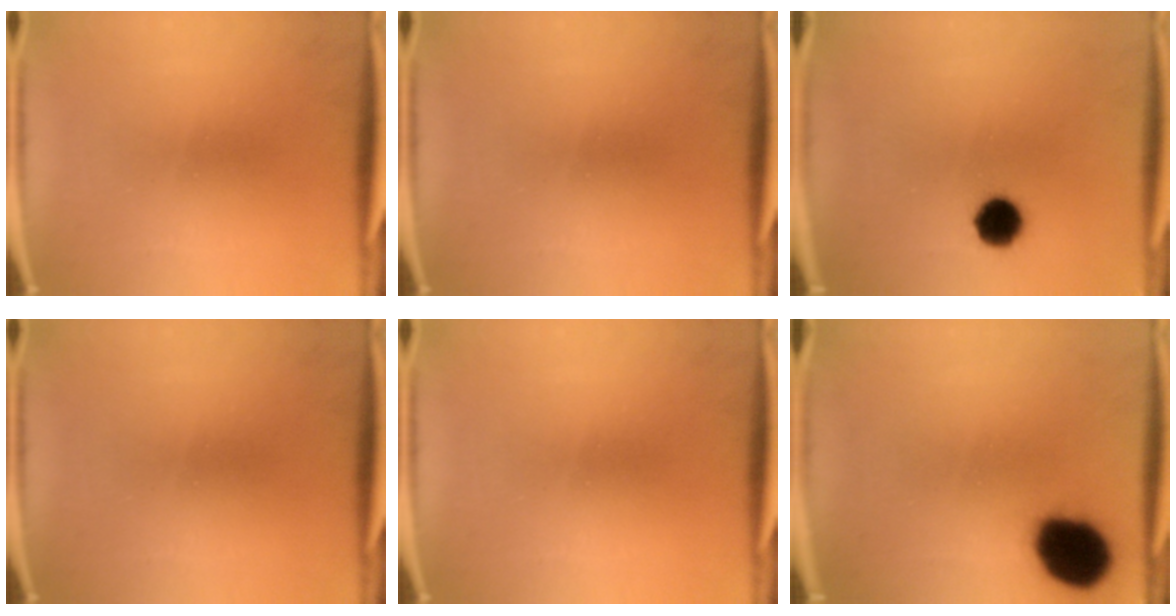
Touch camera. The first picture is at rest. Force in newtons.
{"total": 0.0}
{"total": 7.2}
{"total": 0.0}
{"total": 0.0}
{"total": 17.8}